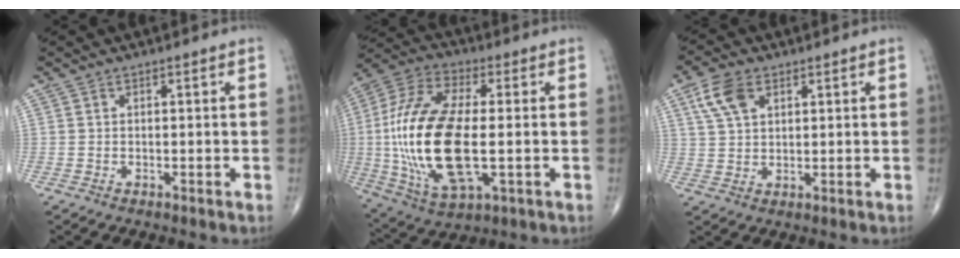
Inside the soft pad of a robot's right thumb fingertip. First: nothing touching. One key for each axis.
{"total": 23.7, "fx": -1.6, "fy": 10.2, "fz": 21.3, "tx": -0.461, "ty": -0.001, "tz": -0.023}
{"total": 6.8, "fx": 3.1, "fy": 4.1, "fz": 4.5, "tx": -0.082, "ty": -0.002, "tz": 0.063}